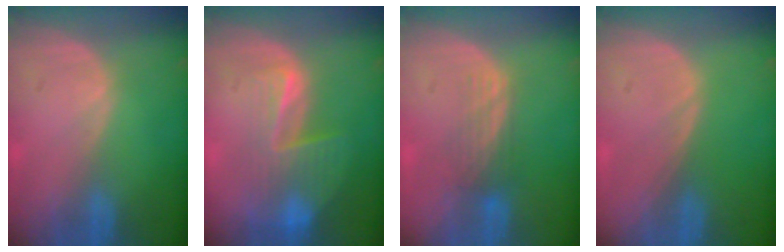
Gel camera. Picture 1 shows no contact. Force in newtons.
{"total": 8.3, "press": 7.2, "slide": 4.3}
{"total": 3.5, "press": 2.9, "slide": 1.9}
{"total": 0.0}